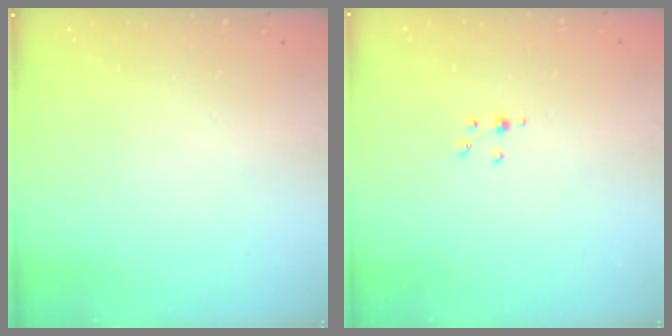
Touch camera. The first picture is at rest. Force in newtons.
{"total": 2.4, "press": 2.4, "slide": 0.3}